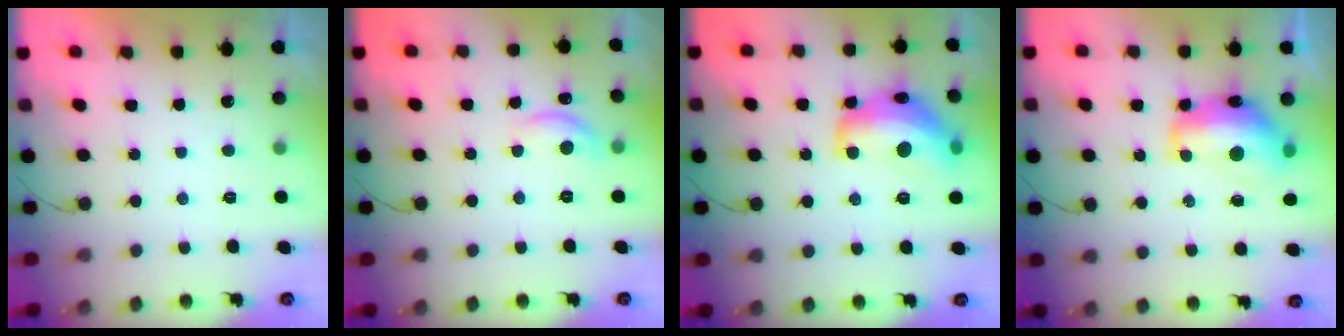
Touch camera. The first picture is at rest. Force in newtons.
{"total": 10.0, "press": 10.0, "slide": 0.6}
{"total": 17.6, "press": 17.6, "slide": 0.9}
{"total": 14.0, "press": 13.8, "slide": 1.8}